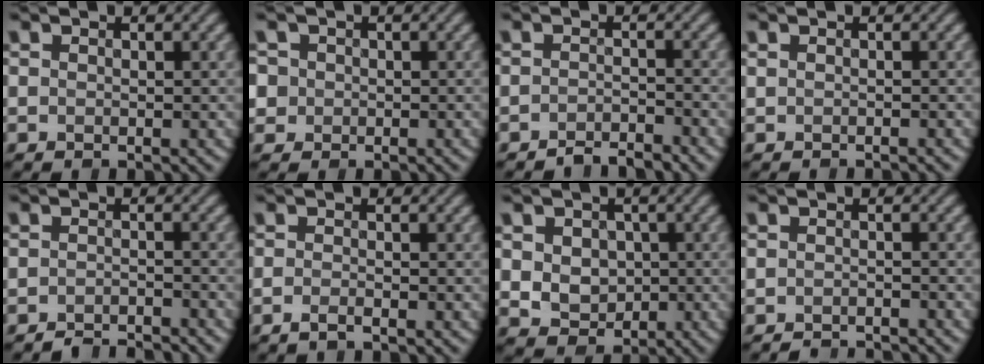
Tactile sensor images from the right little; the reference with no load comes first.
{"total": 1.4, "force": [0.0, 1.4, -0.3], "torque": [0.007, 0.007, 0.006]}
{"total": 2.0, "force": [-2.0, 0.1, 0.5], "torque": [0.002, -0.001, -0.038]}
{"total": 0.6, "force": [-0.4, 0.2, 0.5], "torque": [0.004, -0.008, -0.013]}
{"total": 2.7, "force": [-2.7, 0.1, 0.4], "torque": [0.006, -0.001, -0.041]}
{"total": 1.1, "force": [-0.7, 0.4, 0.7], "torque": [-0.006, -0.005, -0.015]}
{"total": 4.1, "force": [0.1, 3.4, 2.2], "torque": [-0.037, 0.002, 0.008]}
{"total": 2.4, "force": [-2.3, 0.1, 0.4], "torque": [0.006, -0.009, -0.036]}